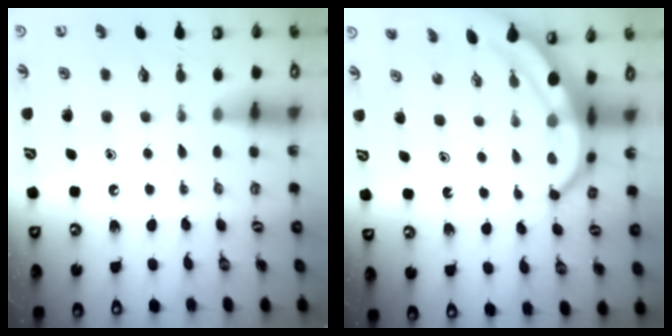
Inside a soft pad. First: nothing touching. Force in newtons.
{"total": 7.4, "press": 7.3, "slide": 1.1}